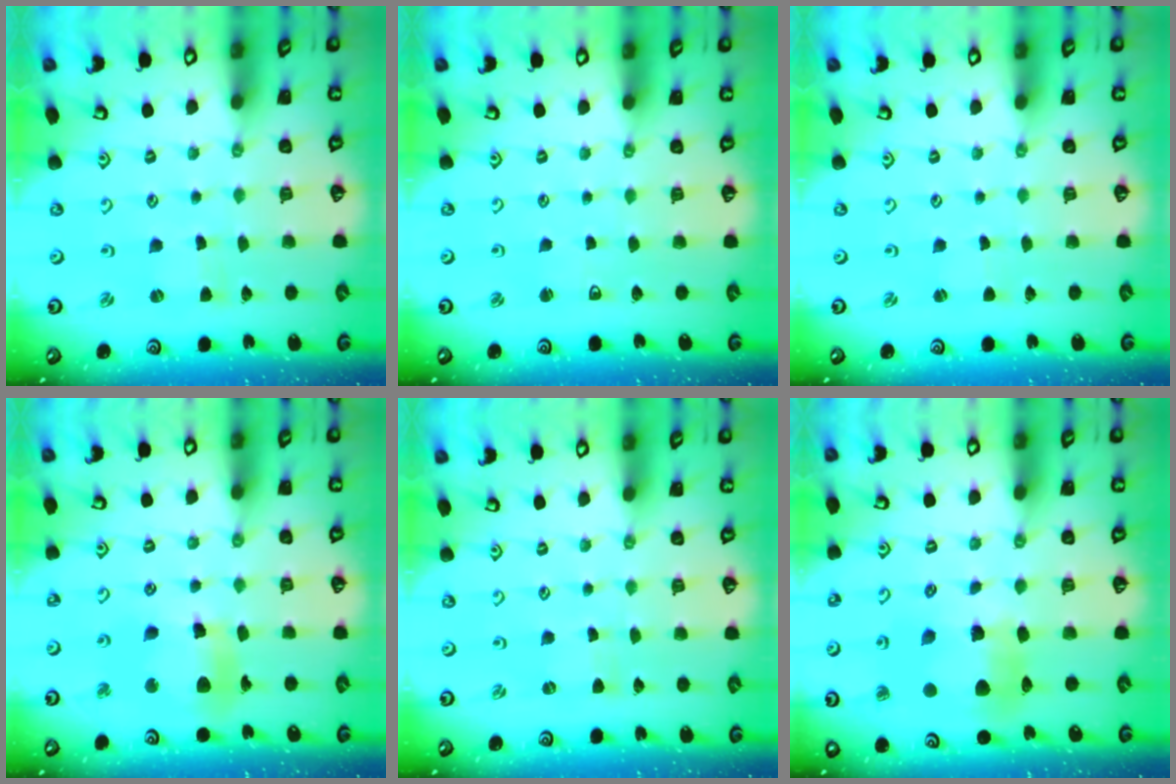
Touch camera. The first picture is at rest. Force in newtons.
{"total": 2.2, "press": 2.1, "slide": 0.6}
{"total": 0.0}
{"total": 11.4, "press": 11.3, "slide": 1.4}
{"total": 0.0}
{"total": 11.4, "press": 11.3, "slide": 1.4}